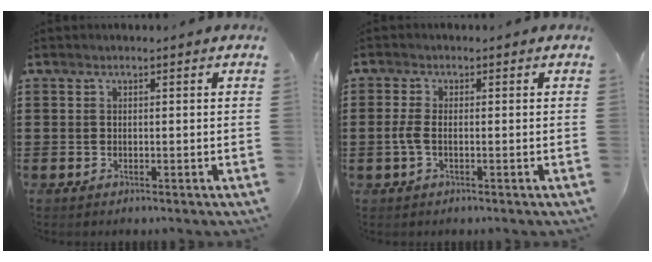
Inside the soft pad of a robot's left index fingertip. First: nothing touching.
{"total": 2.4, "force": [-0.6, 0.9, 2.1], "torque": [-0.053, -0.003, -0.015]}